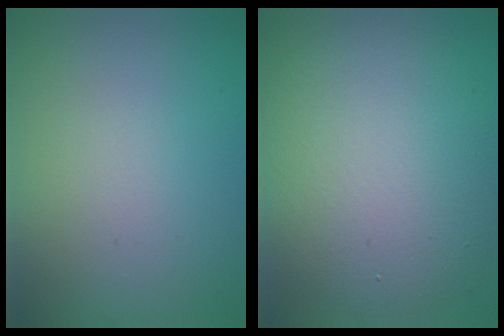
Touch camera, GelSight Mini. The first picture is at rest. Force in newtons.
{"total": 9.2, "press": 9.2, "slide": 0.5}